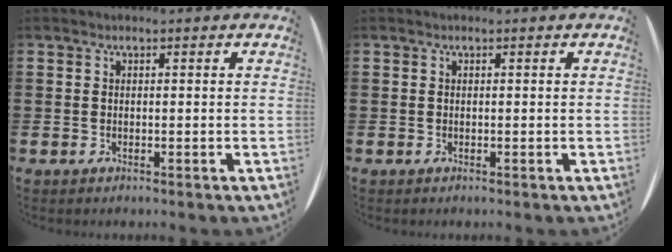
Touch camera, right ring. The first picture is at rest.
{"total": 0.0}